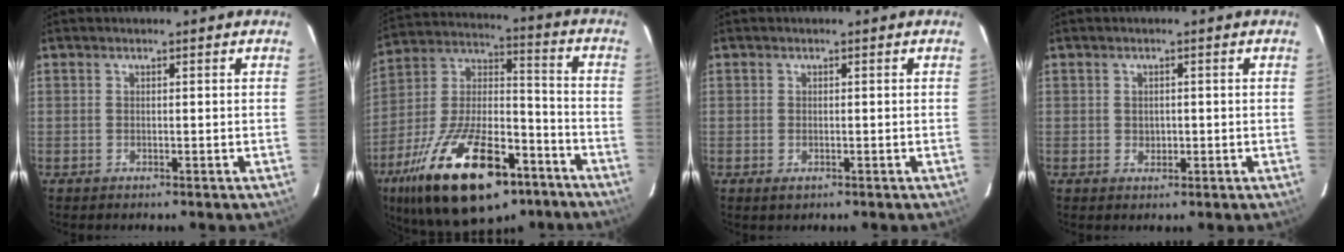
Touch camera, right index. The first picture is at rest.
{"total": 28.6, "force": [-16.5, 12.4, 19.7], "torque": [-0.371, -0.008, -0.260]}
{"total": 1.1, "force": [-0.5, 0.8, 0.7], "torque": [-0.012, -0.002, -0.008]}
{"total": 1.6, "force": [-0.1, 1.4, 0.7], "torque": [-0.008, 0.003, 0.000]}